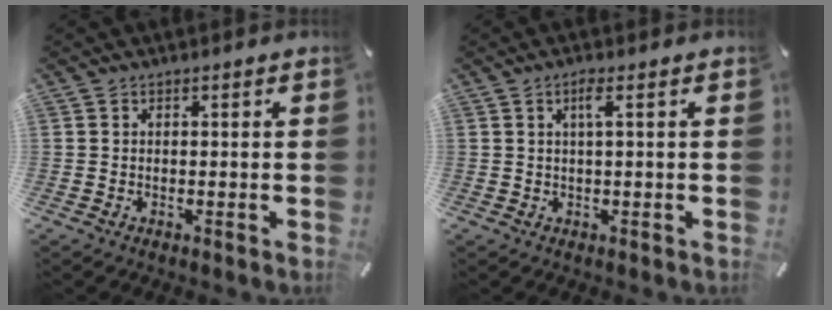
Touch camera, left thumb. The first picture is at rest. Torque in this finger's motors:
{"motor_torque": [0.04, 0.05, 0.00, 0.00, 0.07]}